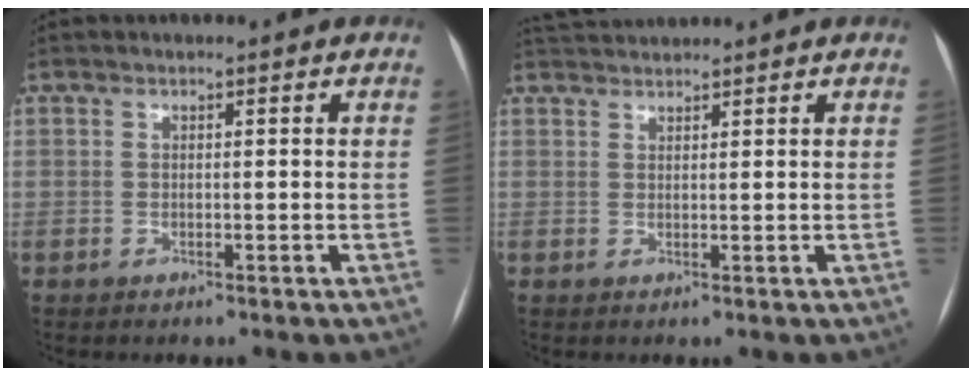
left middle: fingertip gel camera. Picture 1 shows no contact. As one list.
[{"total": 3.5, "force": [3.5, -0.2, 0.4], "torque": [-0.011, 0.027, 0.068]}]